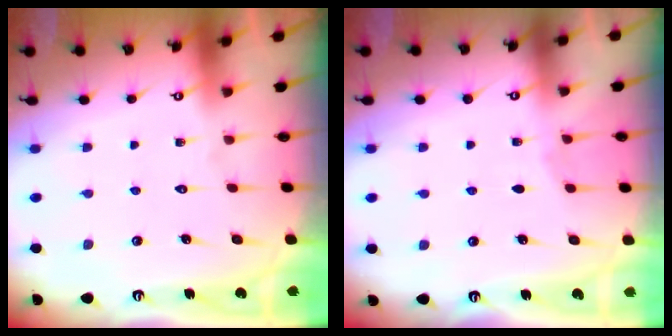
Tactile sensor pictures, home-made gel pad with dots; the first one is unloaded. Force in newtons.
{"total": 2.5, "press": 2.5, "slide": 0.4}